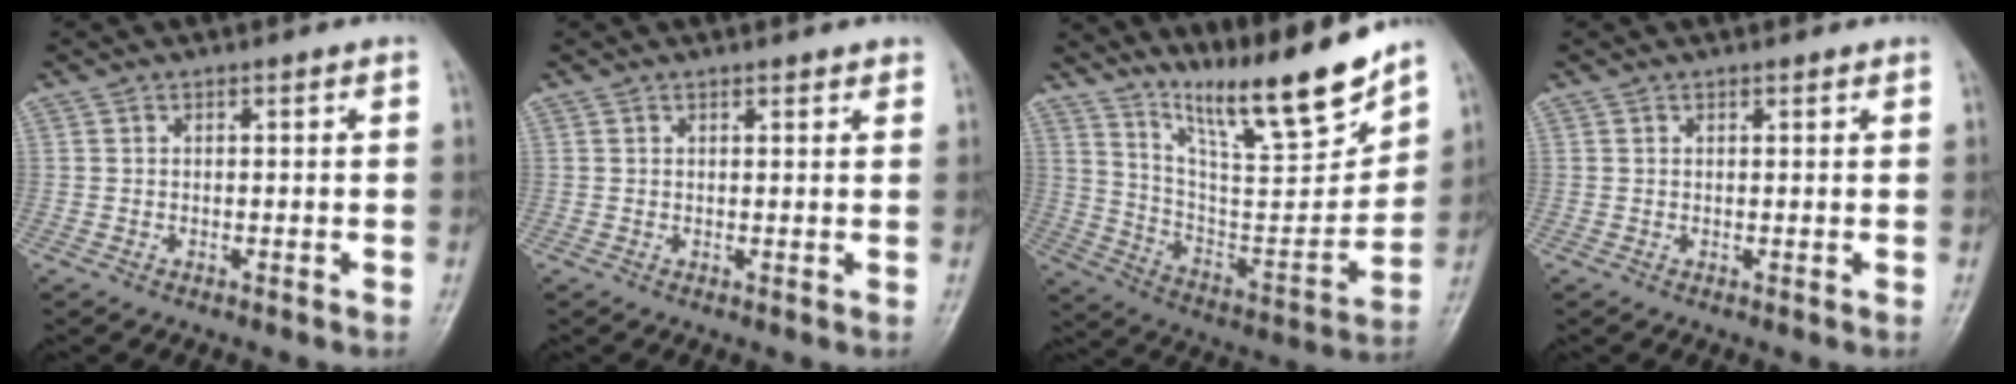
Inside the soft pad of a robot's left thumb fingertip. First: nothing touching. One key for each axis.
{"total": 1.8, "fx": 1.4, "fy": 0.6, "fz": 0.9, "tx": -0.007, "ty": -0.004, "tz": 0.016}
{"total": 19.5, "fx": 15.5, "fy": 2.5, "fz": 11.6, "tx": -0.153, "ty": -0.099, "tz": 0.273}
{"total": 0.8, "fx": 0.6, "fy": 0.3, "fz": 0.3, "tx": -0.006, "ty": -0.004, "tz": 0.008}